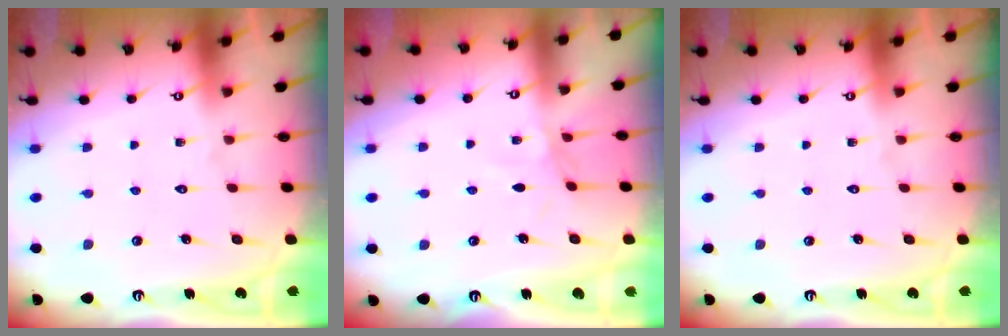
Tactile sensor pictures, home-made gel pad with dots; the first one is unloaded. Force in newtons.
{"total": 2.1, "press": 2.1, "slide": 0.5}
{"total": 0.0}